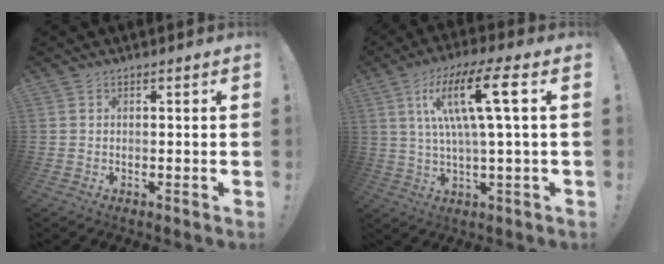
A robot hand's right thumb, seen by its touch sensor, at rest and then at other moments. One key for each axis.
{"total": 15.8, "fx": 4.2, "fy": 2.3, "fz": 15.1, "tx": -0.261, "ty": 0.000, "tz": 0.050}